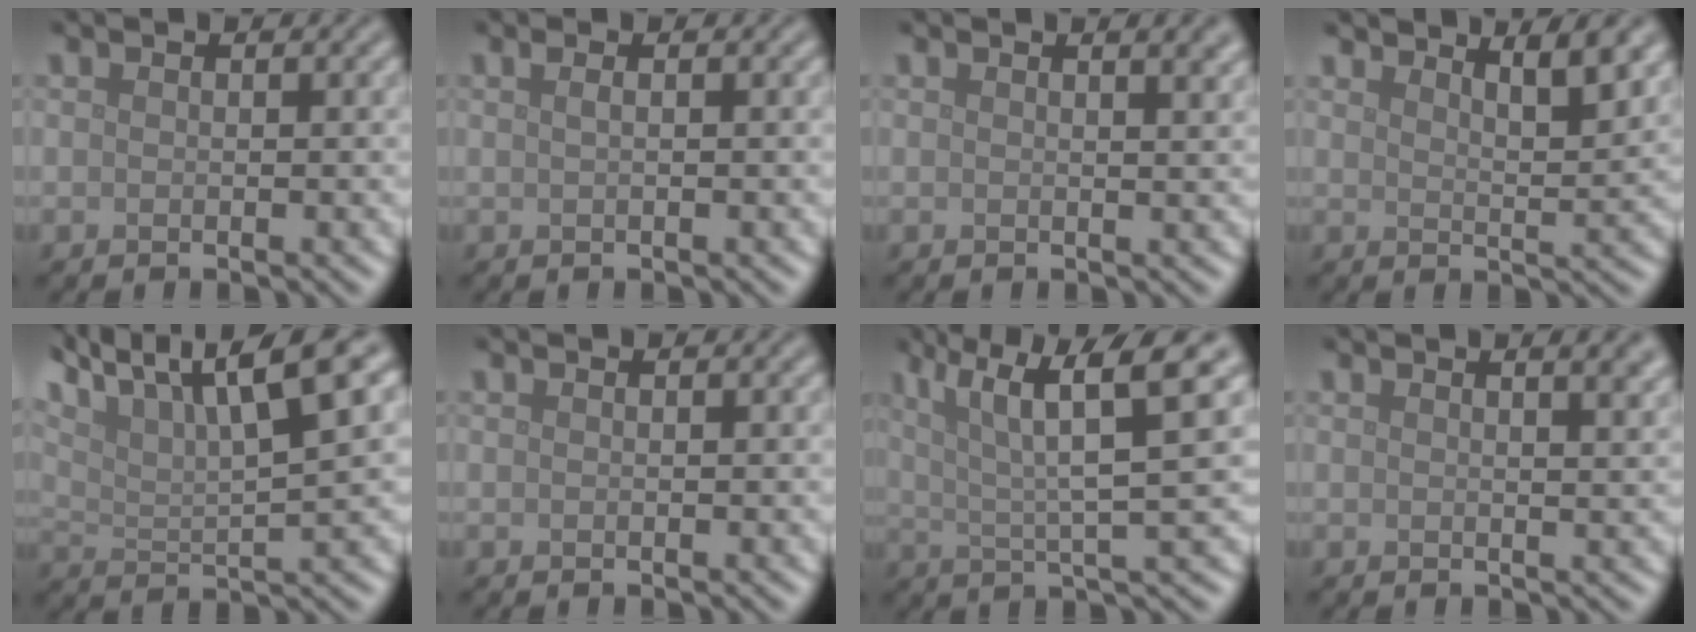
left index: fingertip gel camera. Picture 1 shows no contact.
{"total": 1.0, "force": [0.4, 0.4, 0.8], "torque": [-0.012, -0.001, 0.001]}
{"total": 2.4, "force": [1.4, 0.9, 1.7], "torque": [-0.004, 0.005, 0.012]}
{"total": 4.6, "force": [3.8, 1.1, 2.2], "torque": [-0.027, 0.003, 0.050]}
{"total": 10.5, "force": [6.8, 2.8, 7.5], "torque": [-0.131, 0.021, 0.112]}
{"total": 0.0}
{"total": 8.0, "force": [3.5, 1.4, 7.0], "torque": [-0.119, 0.015, 0.063]}
{"total": 3.4, "force": [1.9, 1.4, 2.5], "torque": [-0.008, 0.012, 0.011]}